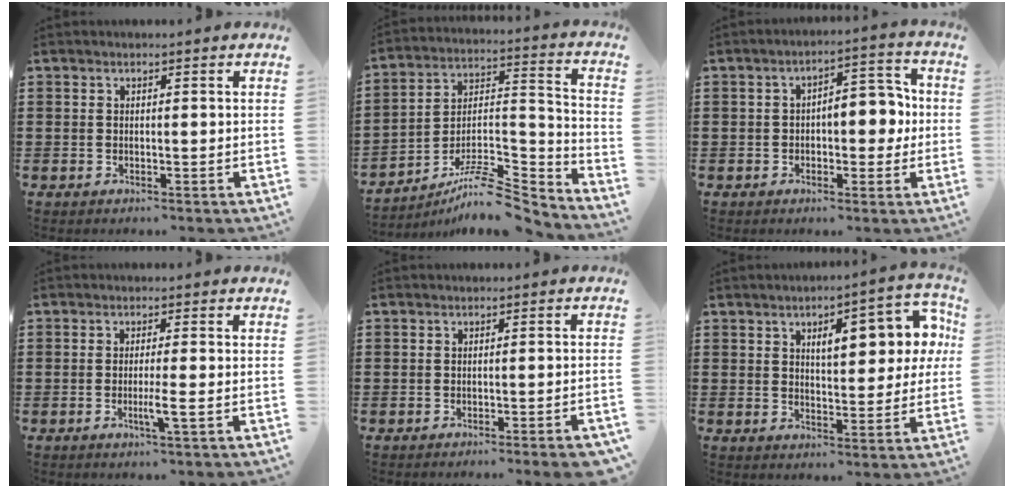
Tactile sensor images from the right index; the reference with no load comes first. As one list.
[{"total": 8.7, "force": [-7.2, 2.3, 4.4], "torque": [-0.066, 0.016, -0.139]}, {"total": 6.8, "force": [-0.2, 3.9, 5.6], "torque": [-0.075, 0.001, -0.014]}, {"total": 3.3, "force": [-1.2, -0.4, 3.1], "torque": [-0.050, -0.010, -0.023]}, {"total": 1.6, "force": [-1.3, -0.2, 0.9], "torque": [-0.015, 0.000, -0.024]}, {"total": 9.1, "force": [3.4, 3.8, 7.6], "torque": [-0.104, -0.008, 0.047]}]